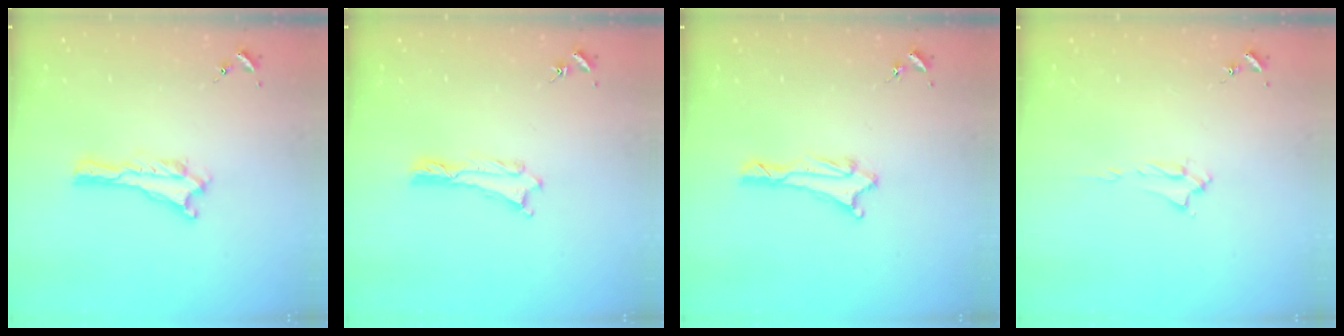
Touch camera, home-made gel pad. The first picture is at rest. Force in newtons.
{"total": 0.0}
{"total": 1.3, "press": 1.3, "slide": 0.1}
{"total": 1.6, "press": 1.6, "slide": 0.2}